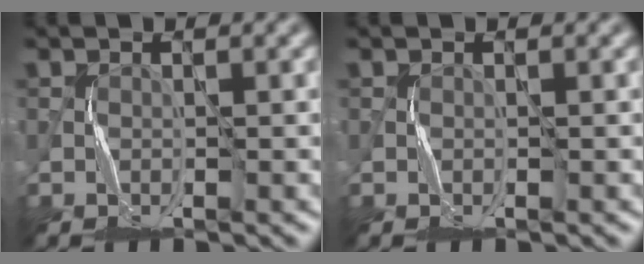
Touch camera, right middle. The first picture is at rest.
{"total": 0.0}